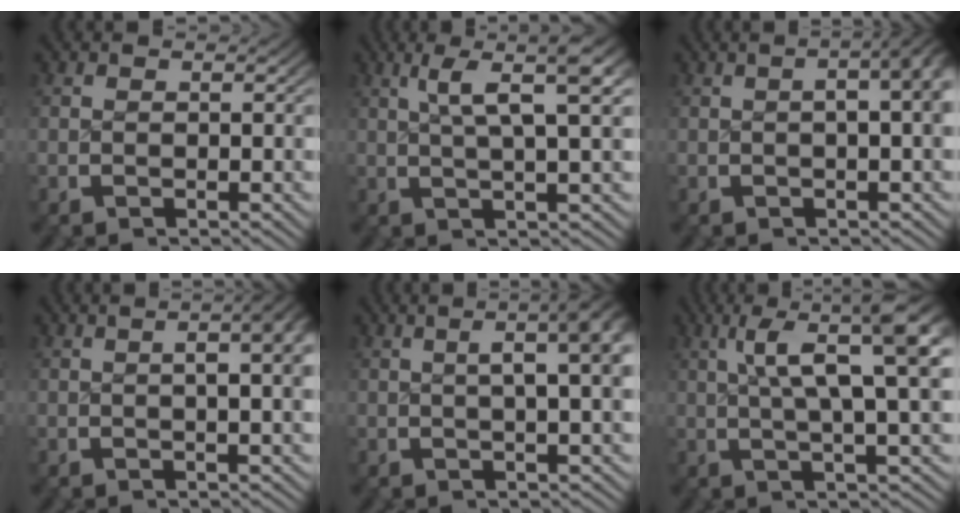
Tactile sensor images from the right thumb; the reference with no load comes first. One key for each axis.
{"total": 7.1, "fx": 2.2, "fy": 2.4, "fz": 6.3, "tx": -0.085, "ty": 0.011, "tz": 0.034}
{"total": 7.2, "fx": 1.5, "fy": 3.6, "fz": 6.1, "tx": -0.054, "ty": 0.028, "tz": 0.006}
{"total": 7.9, "fx": 2.2, "fy": 3.8, "fz": 6.6, "tx": -0.050, "ty": 0.035, "tz": 0.012}
{"total": 8.0, "fx": 2.4, "fy": 3.5, "fz": 6.8, "tx": -0.067, "ty": 0.032, "tz": 0.020}
{"total": 10.9, "fx": 3.1, "fy": 4.7, "fz": 9.4, "tx": -0.123, "ty": 0.003, "tz": 0.042}